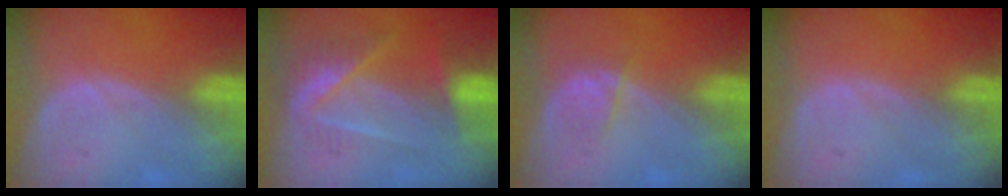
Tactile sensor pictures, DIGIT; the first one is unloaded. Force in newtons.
{"total": 7.3, "press": 6.4, "slide": 3.4}
{"total": 1.9, "press": 1.9, "slide": 0.4}
{"total": 0.0}